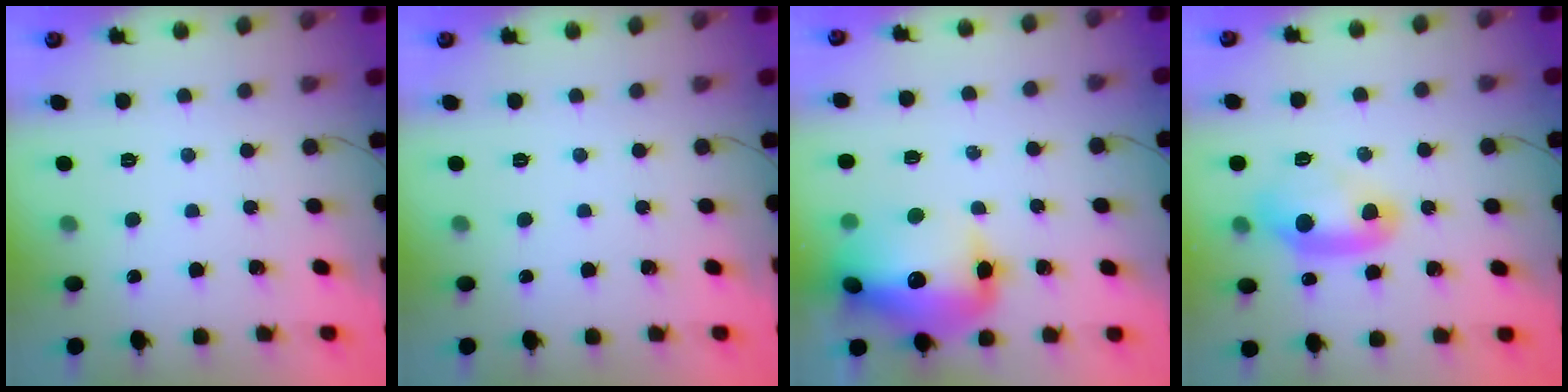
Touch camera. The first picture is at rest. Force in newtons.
{"total": 0.0}
{"total": 19.4, "press": 19.0, "slide": 3.8}
{"total": 10.9, "press": 10.0, "slide": 4.3}